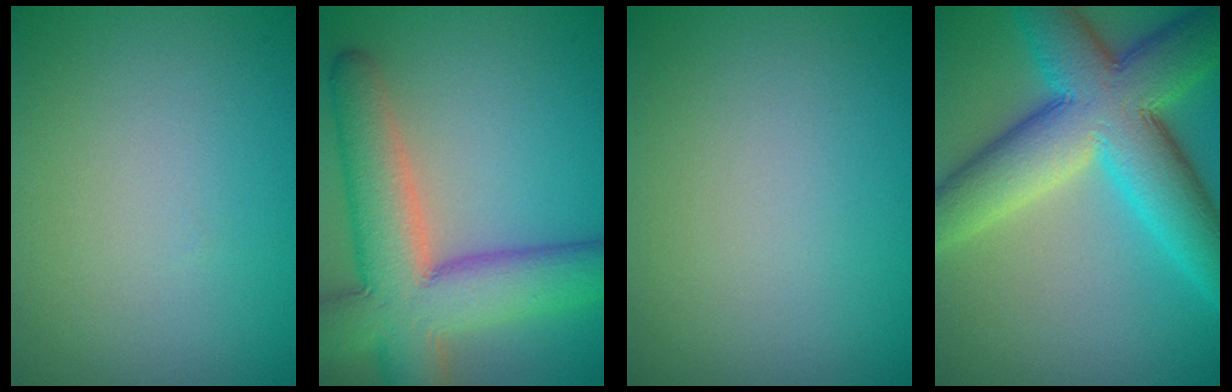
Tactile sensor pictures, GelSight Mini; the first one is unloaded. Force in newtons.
{"total": 10.8, "press": 10.8, "slide": 0.7}
{"total": 0.0}
{"total": 11.5, "press": 11.5, "slide": 0.4}